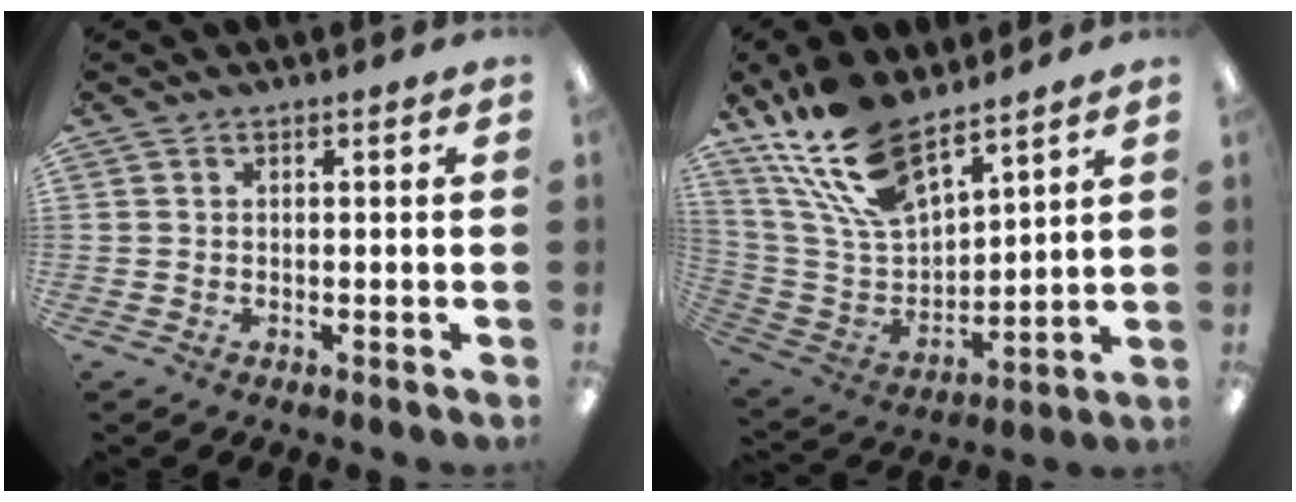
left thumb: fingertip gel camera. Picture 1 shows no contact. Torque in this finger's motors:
{"motor_torque": [2.16, 1.01, 1.41, -1.36, 0.36]}